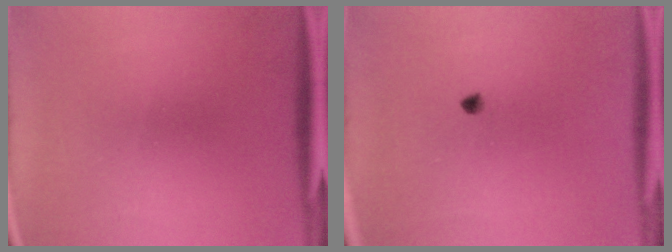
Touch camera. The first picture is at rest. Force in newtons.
{"total": 1.1}